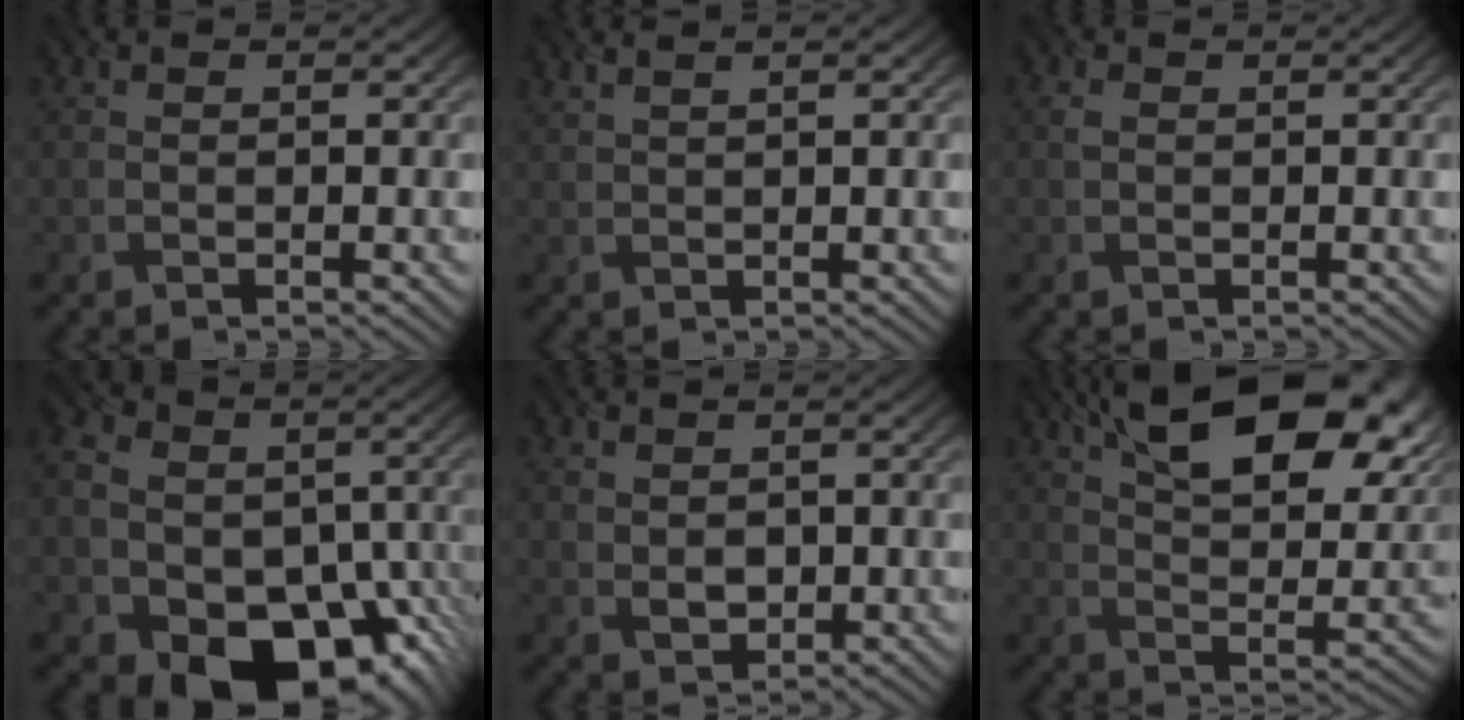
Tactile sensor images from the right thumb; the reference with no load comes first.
{"total": 2.9, "force": [2.1, 0.6, 1.9], "torque": [-0.030, 0.005, 0.033]}
{"total": 0.7, "force": [0.3, 0.4, 0.4], "torque": [-0.015, 0.002, 0.006]}
{"total": 19.0, "force": [-6.7, 14.6, 10.1], "torque": [-0.181, -0.040, -0.106]}
{"total": 2.0, "force": [0.6, 1.5, 1.2], "torque": [-0.033, -0.003, 0.015]}
{"total": 17.1, "force": [9.2, 7.6, 12.2], "torque": [-0.207, 0.009, 0.146]}